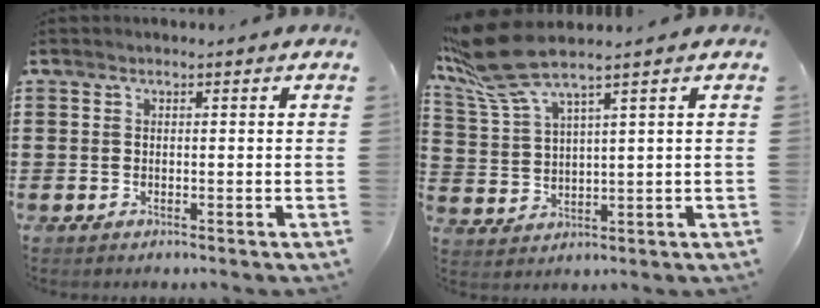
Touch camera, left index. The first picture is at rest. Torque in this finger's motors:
{"motor_torque": [0.60, -0.52, 0.85, 0.21]}